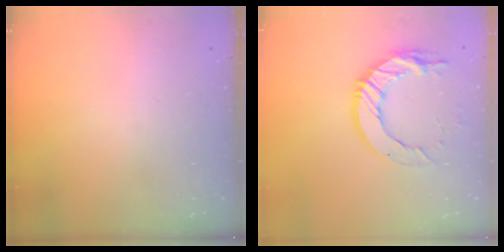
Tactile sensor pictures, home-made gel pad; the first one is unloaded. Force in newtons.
{"total": 14.6, "press": 14.5, "slide": 0.9}